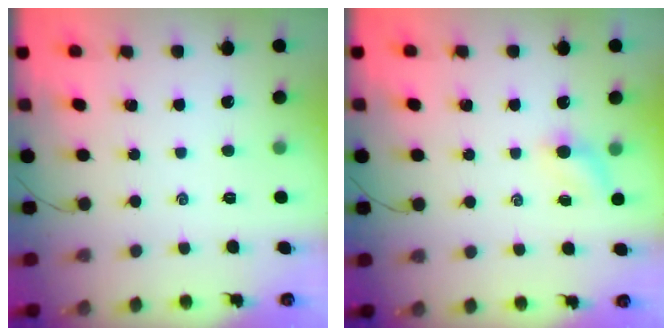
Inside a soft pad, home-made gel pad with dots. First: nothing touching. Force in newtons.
{"total": 3.8, "press": 3.6, "slide": 1.3}